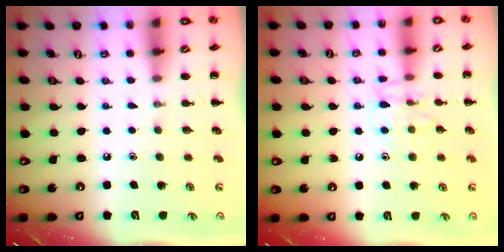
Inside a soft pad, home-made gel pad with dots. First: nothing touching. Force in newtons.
{"total": 8.0, "press": 8.0, "slide": 0.7}